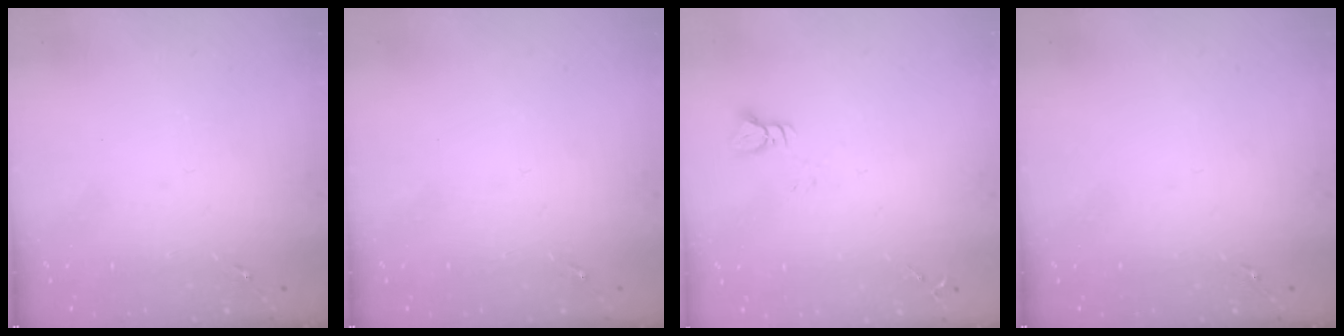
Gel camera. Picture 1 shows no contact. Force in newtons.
{"total": 0.0}
{"total": 2.9, "press": 2.9, "slide": 0.2}
{"total": 0.0}